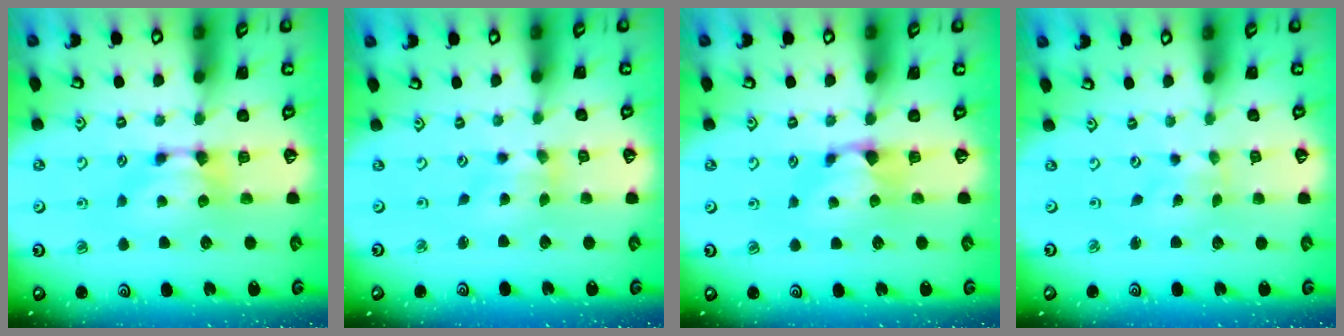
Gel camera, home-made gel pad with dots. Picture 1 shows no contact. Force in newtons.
{"total": 1.3, "press": 0.0, "slide": 1.3}
{"total": 1.1, "press": 0.8, "slide": 0.7}
{"total": 5.0, "press": 5.0, "slide": 0.8}